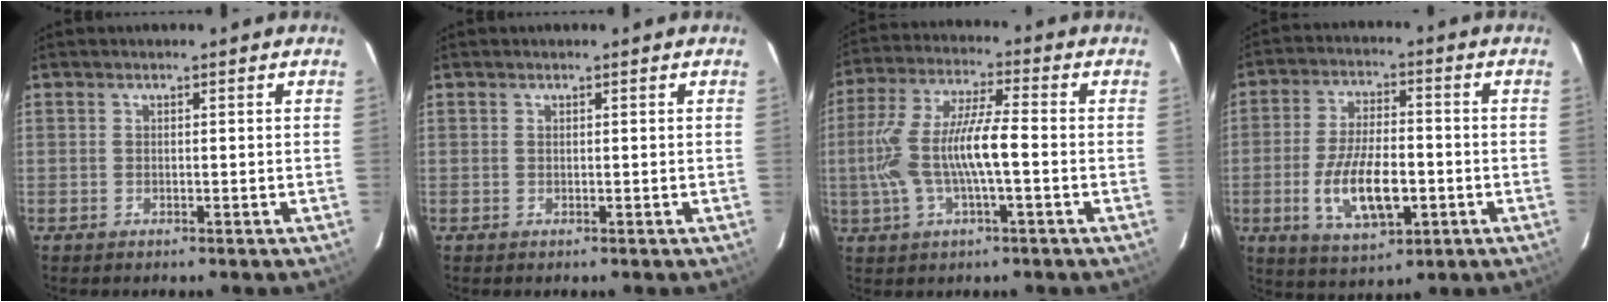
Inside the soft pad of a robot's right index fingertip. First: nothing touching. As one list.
[{"total": 0.0}, {"total": 12.6, "force": [-2.0, 2.8, 12.1], "torque": [-0.247, 0.005, -0.035]}, {"total": 12.6, "force": [-3.4, 5.4, 10.8], "torque": [-0.216, -0.009, -0.051]}]